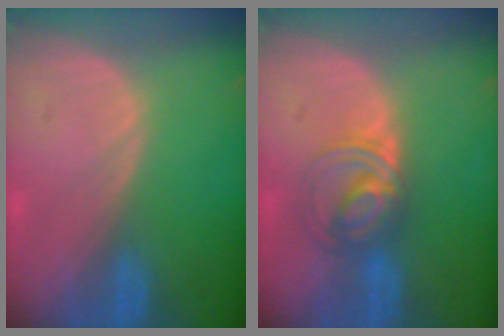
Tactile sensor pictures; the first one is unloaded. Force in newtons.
{"total": 5.6, "press": 5.6, "slide": 0.5}